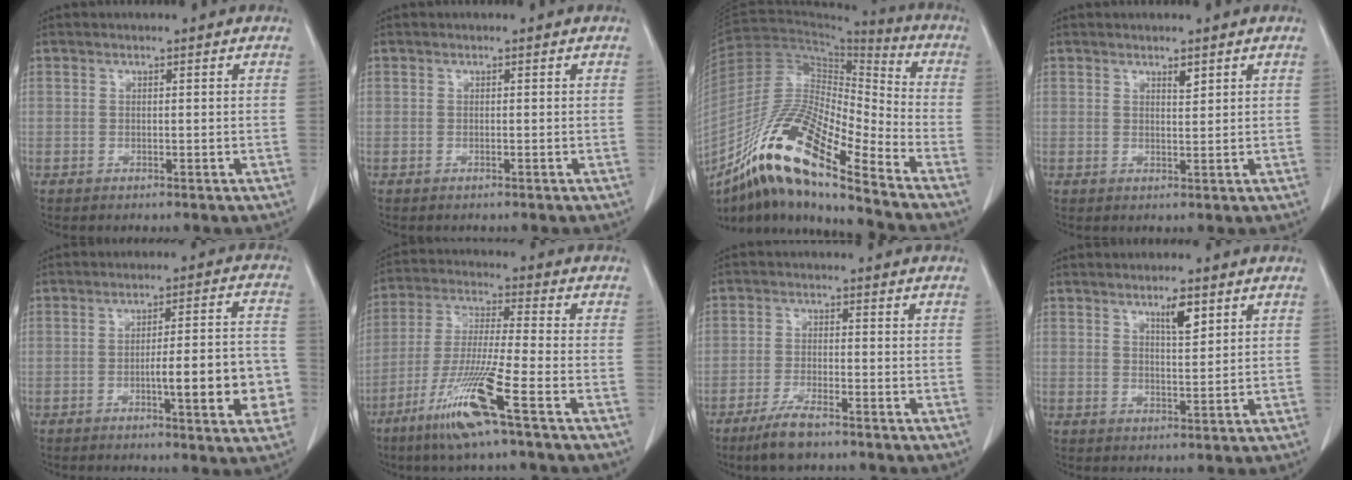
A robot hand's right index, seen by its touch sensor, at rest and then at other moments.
{"total": 0.0}
{"total": 18.8, "force": [-12.6, 2.3, 13.7], "torque": [-0.270, -0.008, -0.227]}
{"total": 1.3, "force": [0.9, 0.3, 0.9], "torque": [-0.018, -0.006, 0.017]}
{"total": 11.7, "force": [-3.3, 1.7, 11.1], "torque": [-0.143, 0.017, -0.040]}
{"total": 12.5, "force": [-6.7, -0.9, 10.5], "torque": [-0.214, -0.033, -0.133]}
{"total": 5.3, "force": [-3.9, 0.9, 3.4], "torque": [-0.077, -0.010, -0.069]}
{"total": 3.7, "force": [2.2, 0.7, 2.8], "torque": [-0.050, -0.003, 0.038]}